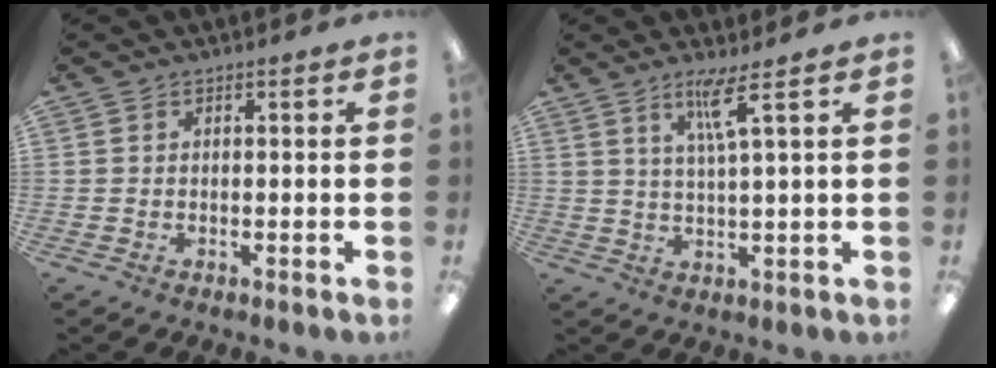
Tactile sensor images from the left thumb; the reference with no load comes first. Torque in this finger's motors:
{"motor_torque": [-0.06, -0.02, -0.16, -0.06, 0.03]}